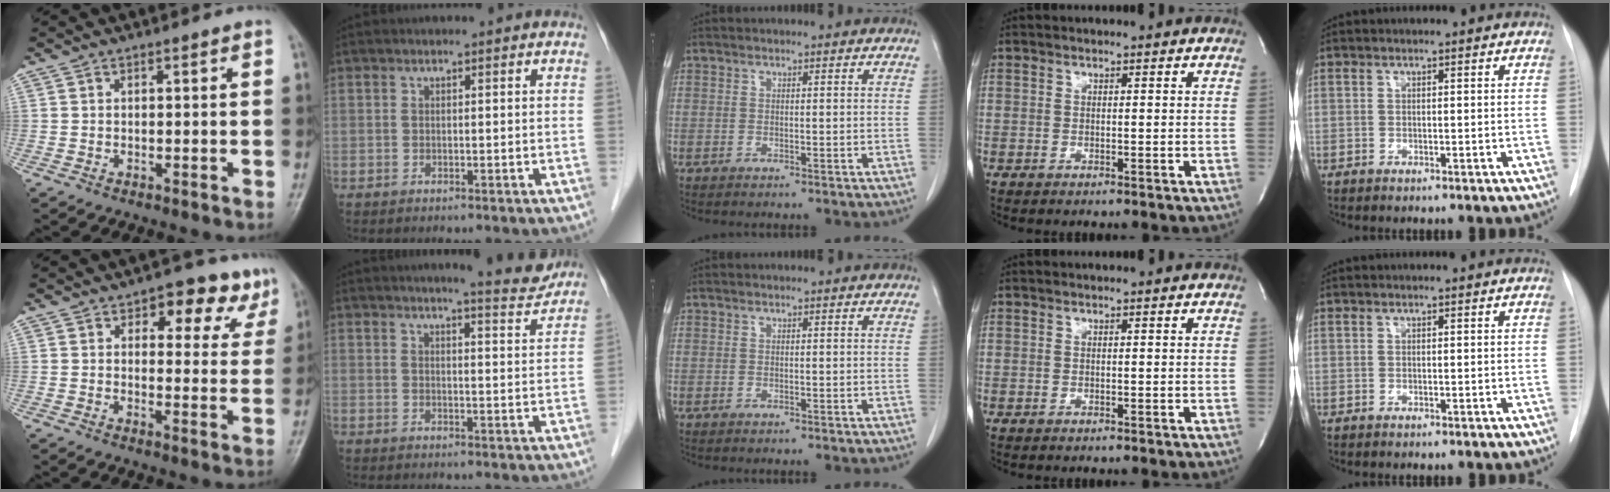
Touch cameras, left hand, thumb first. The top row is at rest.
{"thumb": {"total": 9.9, "force": [6.1, 5.7, 5.4], "torque": [-0.018, -0.026, 0.064]}, "index": {"total": 6.1, "force": [5.8, -0.1, 1.9], "torque": [-0.033, -0.020, 0.066]}}